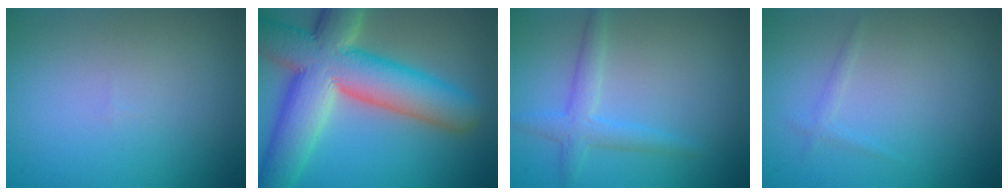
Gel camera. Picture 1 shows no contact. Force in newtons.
{"total": 12.7, "press": 12.6, "slide": 0.9}
{"total": 1.8, "press": 1.8, "slide": 0.1}
{"total": 0.8, "press": 0.8, "slide": 0.1}